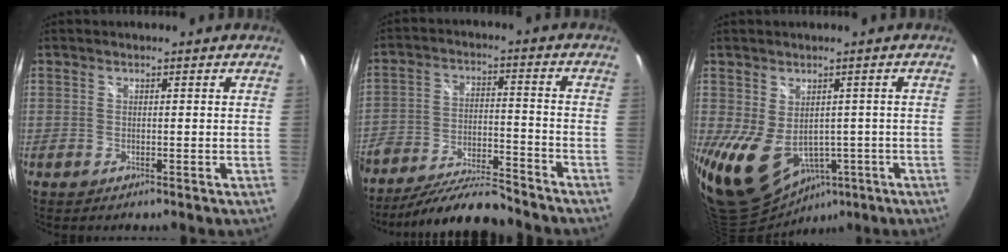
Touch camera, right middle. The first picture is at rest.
{"total": 14.3, "force": [-12.1, 3.7, 6.5], "torque": [-0.138, -0.019, -0.197]}
{"total": 14.2, "force": [-3.6, 10.5, 8.8], "torque": [-0.199, -0.031, -0.027]}